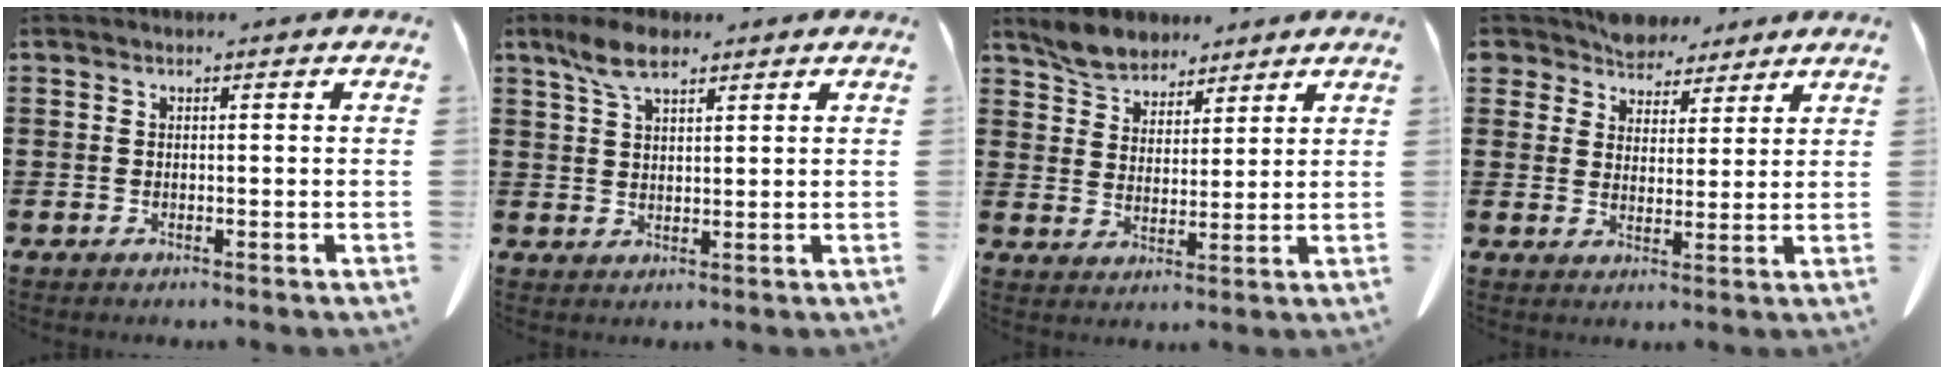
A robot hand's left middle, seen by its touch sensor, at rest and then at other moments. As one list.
[{"total": 5.5, "force": [3.5, 2.3, 3.6], "torque": [-0.080, 0.006, 0.066]}, {"total": 5.4, "force": [4.8, 2.2, 0.7], "torque": [-0.036, -0.008, 0.092]}, {"total": 5.7, "force": [5.3, 2.2, 0.2], "torque": [-0.035, -0.020, 0.099]}]